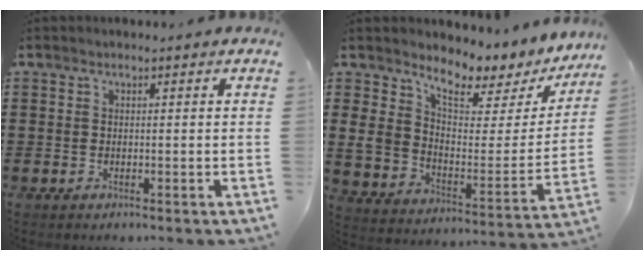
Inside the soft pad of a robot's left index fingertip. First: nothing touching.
{"total": 5.9, "force": [4.7, 3.2, 1.6], "torque": [-0.054, -0.038, 0.079]}